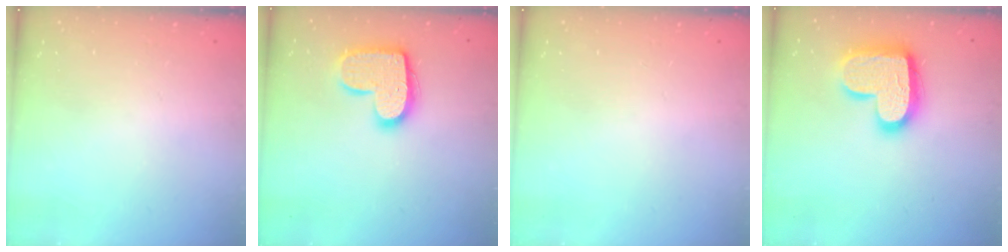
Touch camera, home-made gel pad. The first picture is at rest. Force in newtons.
{"total": 15.0, "press": 15.0, "slide": 0.7}
{"total": 0.0}
{"total": 19.4, "press": 19.3, "slide": 1.4}